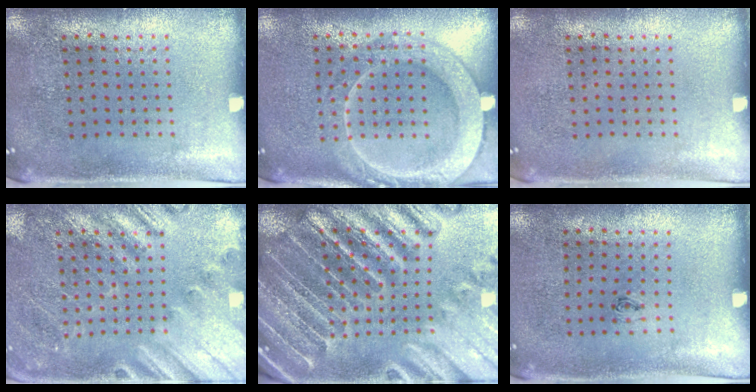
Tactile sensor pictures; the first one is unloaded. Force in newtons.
{"total": 3.8, "press": 3.8, "slide": 0.5}
{"total": 0.0}
{"total": 2.4, "press": 2.4, "slide": 0.5}
{"total": 3.4, "press": 3.3, "slide": 0.7}
{"total": 0.5, "press": 0.1, "slide": 0.5}